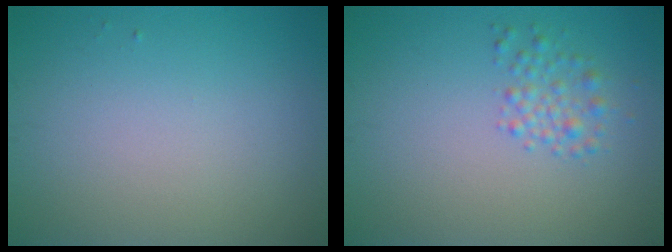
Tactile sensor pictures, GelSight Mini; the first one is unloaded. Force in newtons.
{"total": 1.8, "press": 1.8, "slide": 0.1}